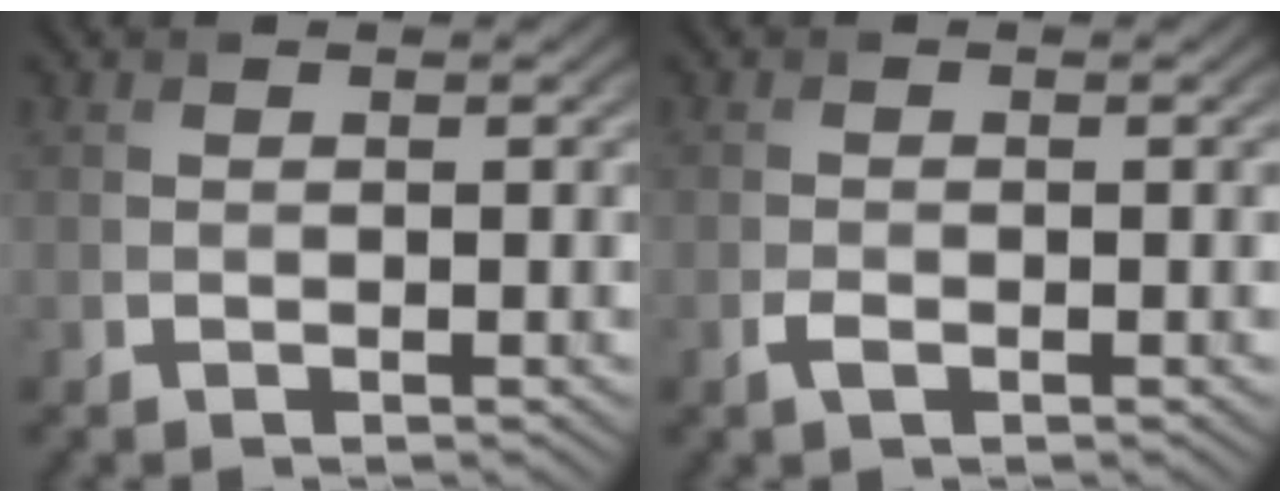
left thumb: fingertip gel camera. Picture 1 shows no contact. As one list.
[{"total": 1.3, "force": [-0.7, 0.5, 1.0], "torque": [-0.023, -0.002, -0.013]}]